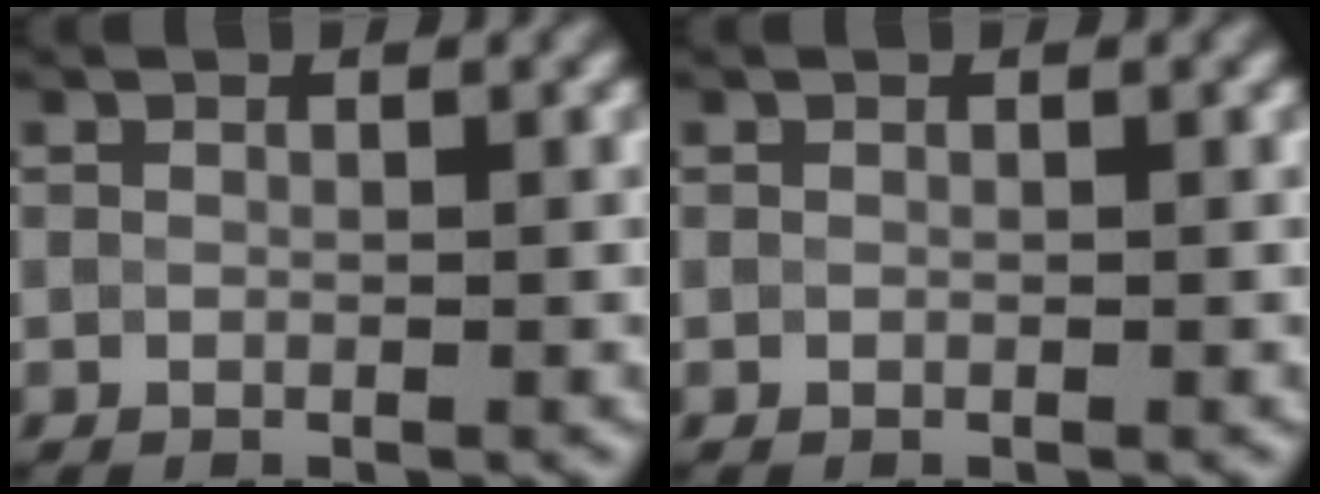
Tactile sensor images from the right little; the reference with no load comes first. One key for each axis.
{"total": 0.0}